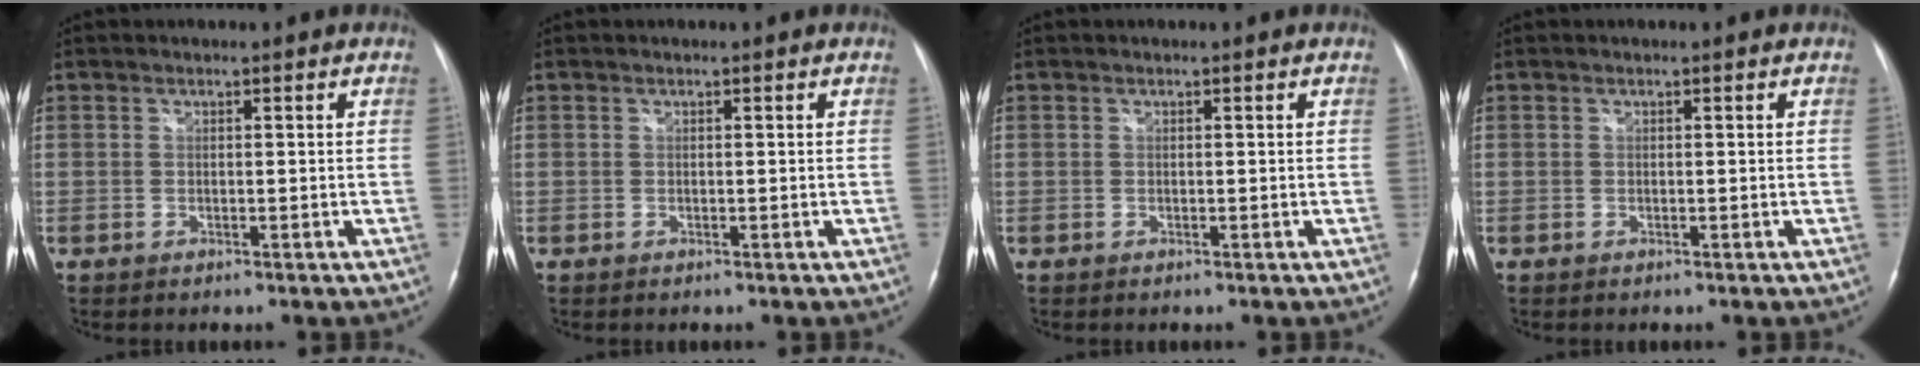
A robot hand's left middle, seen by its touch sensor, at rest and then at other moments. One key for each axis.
{"total": 0.0}
{"total": 0.0}
{"total": 0.0}